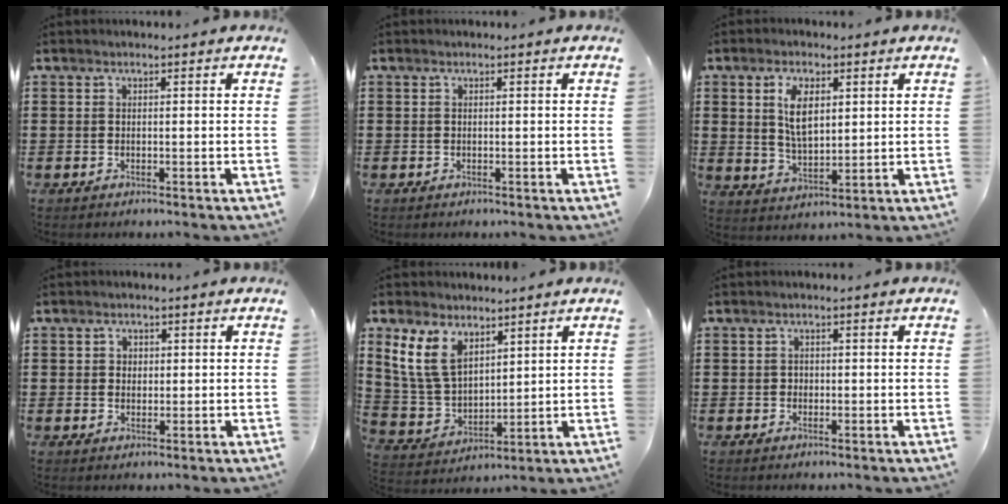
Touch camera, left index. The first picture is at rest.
{"total": 0.0}
{"total": 6.4, "force": [2.3, 3.2, 5.1], "torque": [-0.102, 0.007, 0.038]}
{"total": 1.7, "force": [0.5, 1.5, 0.5], "torque": [-0.016, 0.008, 0.006]}
{"total": 9.2, "force": [5.4, 5.5, 5.0], "torque": [-0.137, 0.001, 0.102]}
{"total": 0.8, "force": [0.0, 0.8, 0.2], "torque": [-0.008, 0.004, -0.001]}